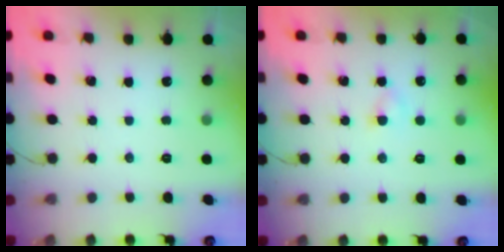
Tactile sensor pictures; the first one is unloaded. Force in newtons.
{"total": 1.3, "press": 1.1, "slide": 0.7}